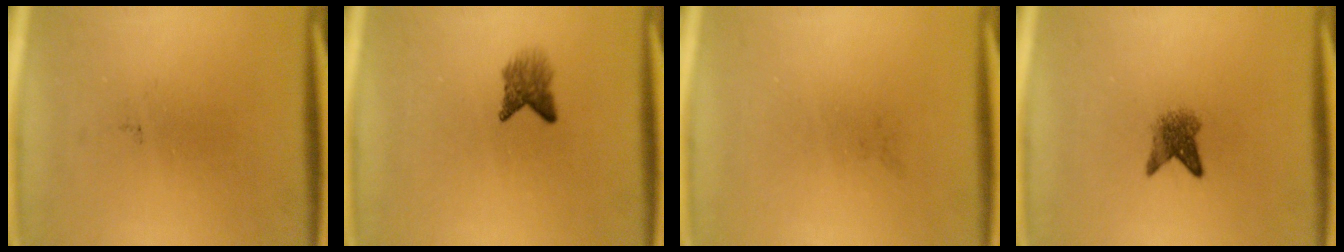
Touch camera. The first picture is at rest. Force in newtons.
{"total": 2.8}
{"total": 0.0}
{"total": 3.1}